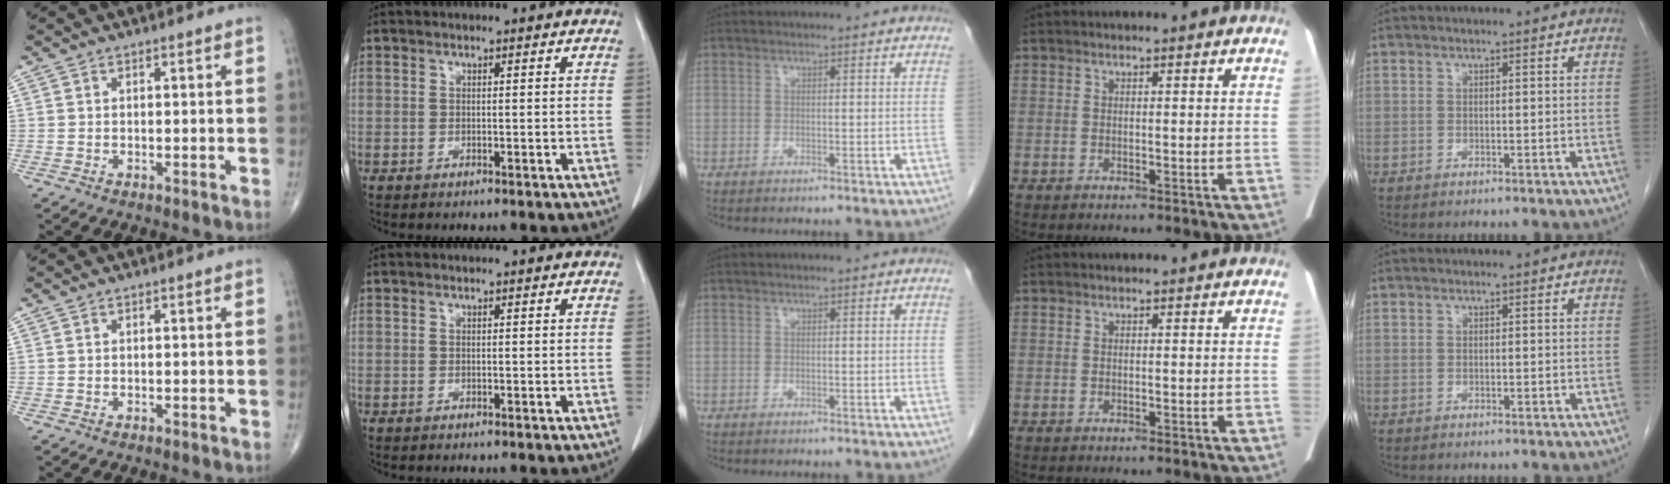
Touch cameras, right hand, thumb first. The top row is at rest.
{}